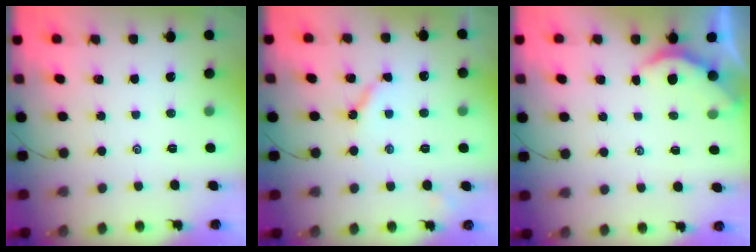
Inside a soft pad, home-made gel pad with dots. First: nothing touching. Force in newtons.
{"total": 5.3, "press": 5.3, "slide": 0.5}
{"total": 2.6, "press": 2.5, "slide": 0.2}